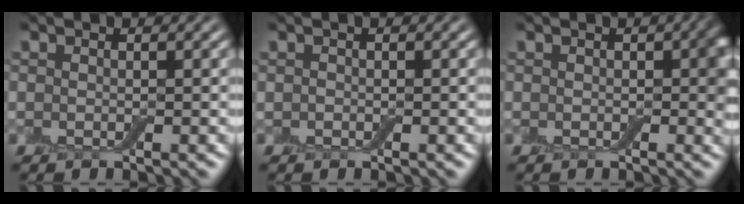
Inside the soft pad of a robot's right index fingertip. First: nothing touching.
{"total": 0.0}
{"total": 2.2, "force": [0.1, 1.4, 1.7], "torque": [-0.017, -0.002, -0.004]}